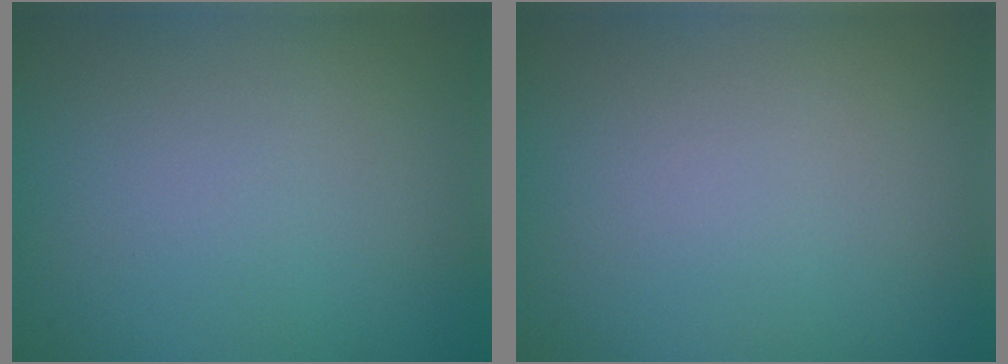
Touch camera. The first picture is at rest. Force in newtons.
{"total": 0.0}